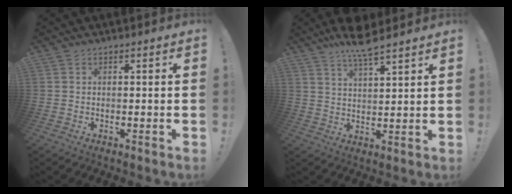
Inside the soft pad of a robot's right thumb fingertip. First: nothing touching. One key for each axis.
{"total": 8.1, "fx": 6.7, "fy": 1.1, "fz": 4.5, "tx": -0.076, "ty": -0.044, "tz": 0.118}